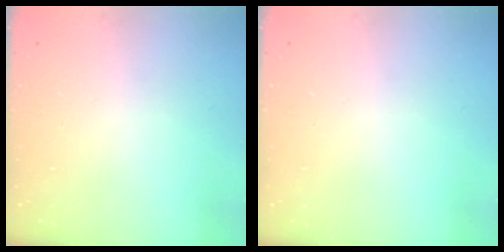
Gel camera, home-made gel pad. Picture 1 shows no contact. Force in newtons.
{"total": 0.0}